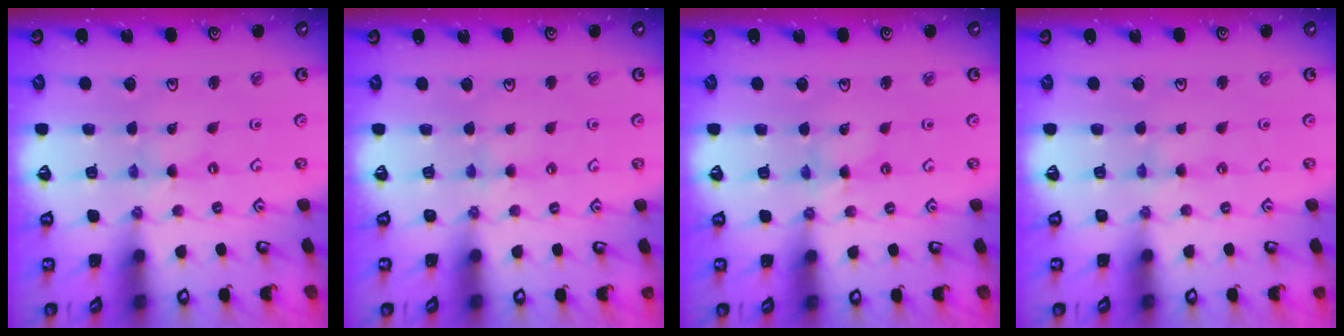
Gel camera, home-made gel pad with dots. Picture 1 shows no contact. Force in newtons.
{"total": 3.0, "press": 3.0, "slide": 0.5}
{"total": 1.6, "press": 1.5, "slide": 0.2}
{"total": 2.1, "press": 2.1, "slide": 0.2}